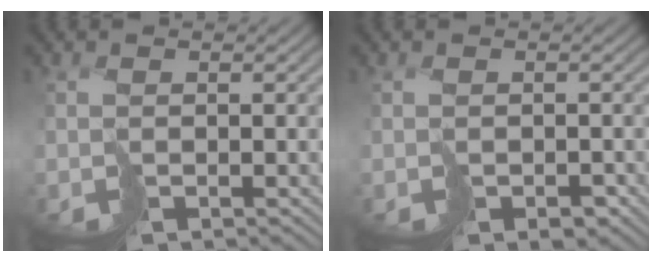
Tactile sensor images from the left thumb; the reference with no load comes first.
{"total": 1.9, "force": [-0.9, 1.4, 1.0], "torque": [-0.007, -0.003, -0.011]}